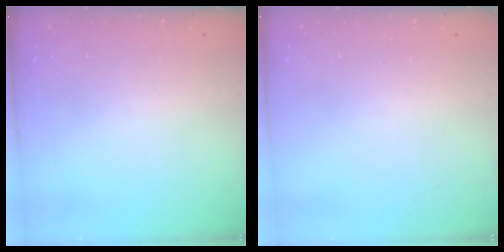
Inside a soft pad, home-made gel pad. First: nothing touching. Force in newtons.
{"total": 0.0}